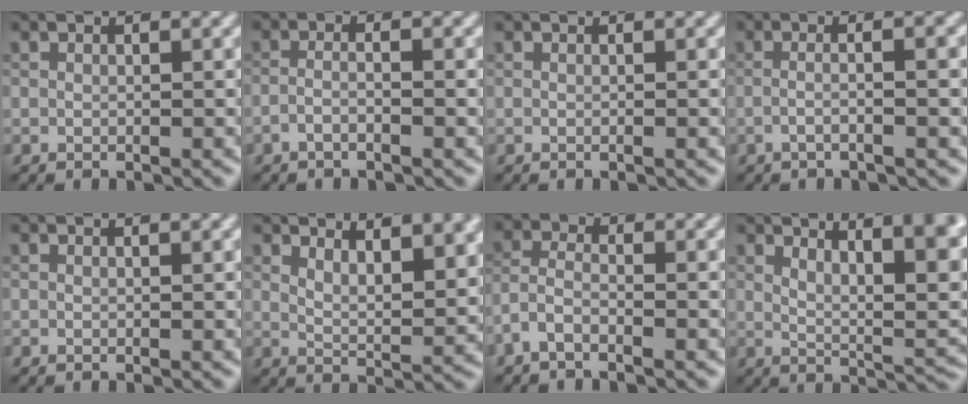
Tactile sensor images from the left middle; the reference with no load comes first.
{"total": 1.7, "force": [-1.4, 0.2, 1.0], "torque": [-0.019, 0.004, -0.025]}
{"total": 0.8, "force": [-0.2, 0.3, 0.6], "torque": [-0.004, 0.002, -0.009]}
{"total": 4.1, "force": [-0.7, 1.3, 3.8], "torque": [-0.038, 0.005, -0.021]}
{"total": 0.9, "force": [0.4, 0.4, 0.7], "torque": [-0.004, 0.001, -0.002]}
{"total": 7.7, "force": [4.6, 2.8, 5.5], "torque": [-0.049, 0.018, 0.062]}
{"total": 2.5, "force": [-2.2, 0.5, 1.2], "torque": [-0.035, 0.004, -0.046]}
{"total": 9.6, "force": [4.0, 2.9, 8.2], "torque": [-0.084, 0.011, 0.064]}